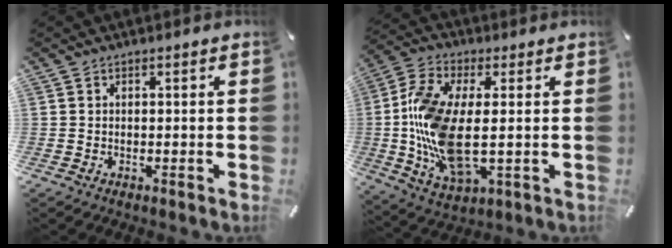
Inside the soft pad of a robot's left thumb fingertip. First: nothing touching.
{"total": 16.2, "force": [0.1, 7.4, 14.4], "torque": [-0.316, -0.018, 0.004]}